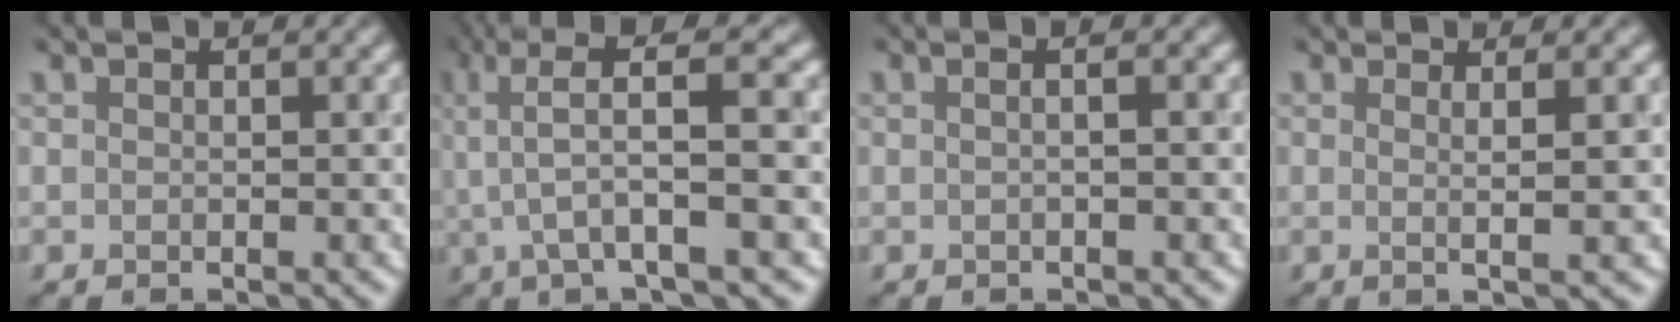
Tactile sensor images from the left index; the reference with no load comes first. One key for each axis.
{"total": 5.3, "fx": 0.6, "fy": -0.2, "fz": 5.2, "tx": -0.120, "ty": 0.004, "tz": 0.051}
{"total": 1.5, "fx": 0.0, "fy": 0.5, "fz": 1.4, "tx": -0.014, "ty": 0.006, "tz": 0.000}
{"total": 2.2, "fx": 0.3, "fy": -0.3, "fz": 2.2, "tx": -0.042, "ty": 0.001, "tz": 0.007}